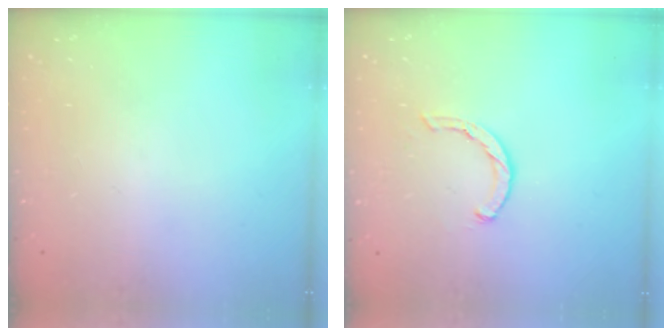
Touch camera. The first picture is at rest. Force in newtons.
{"total": 1.4, "press": 1.3, "slide": 0.3}